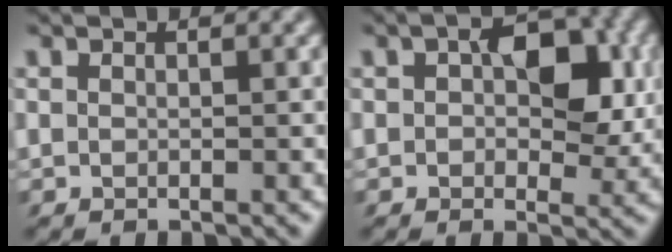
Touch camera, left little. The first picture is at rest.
{"total": 8.2, "force": [1.1, 4.9, 6.4], "torque": [-0.107, -0.001, 0.017]}